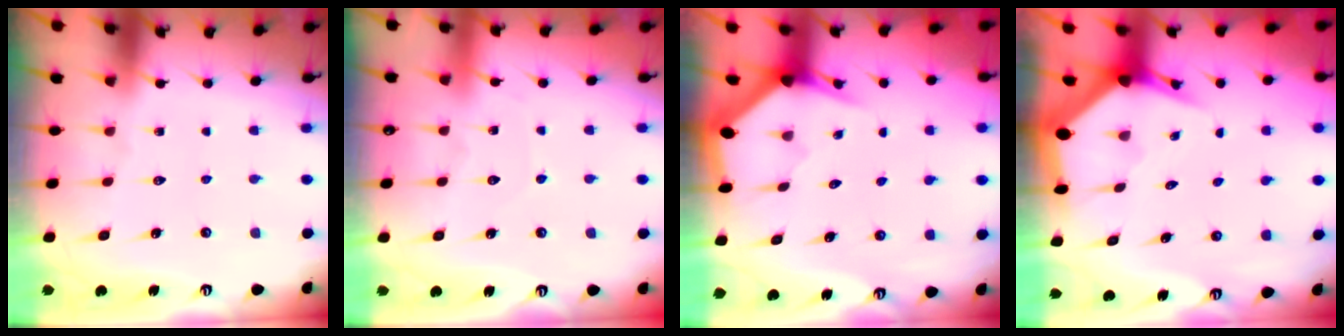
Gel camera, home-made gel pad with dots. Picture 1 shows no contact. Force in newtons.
{"total": 2.9, "press": 2.9, "slide": 0.3}
{"total": 3.0, "press": 3.0, "slide": 0.0}
{"total": 3.7, "press": 3.7, "slide": 0.4}